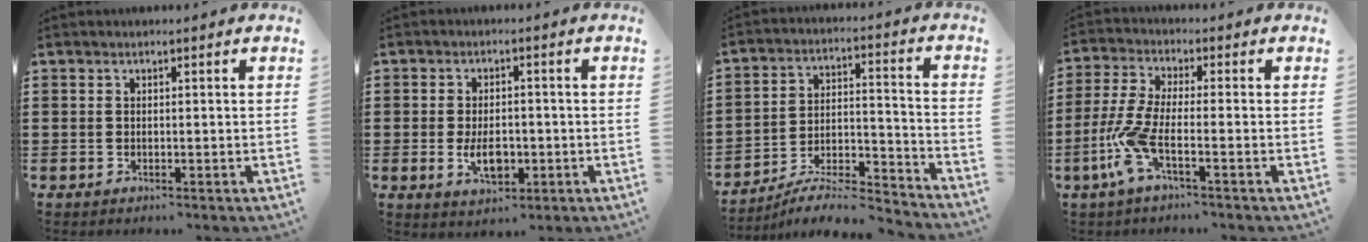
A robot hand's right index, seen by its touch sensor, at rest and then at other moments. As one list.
[{"total": 5.0, "force": [-1.1, 2.7, 4.1], "torque": [-0.064, -0.007, -0.022]}, {"total": 7.1, "force": [-6.4, 1.4, 2.7], "torque": [-0.043, 0.008, -0.123]}, {"total": 6.4, "force": [-2.8, 1.4, 5.6], "torque": [-0.157, -0.022, -0.063]}]